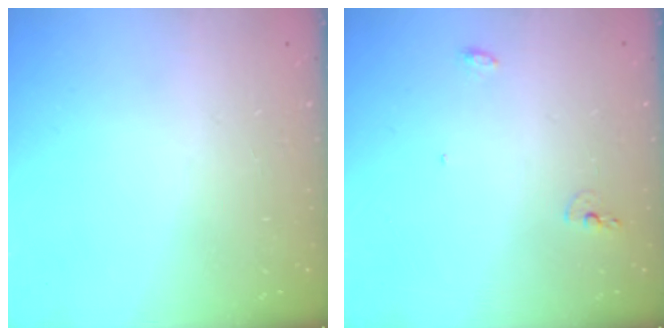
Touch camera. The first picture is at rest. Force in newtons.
{"total": 4.3, "press": 4.2, "slide": 0.9}